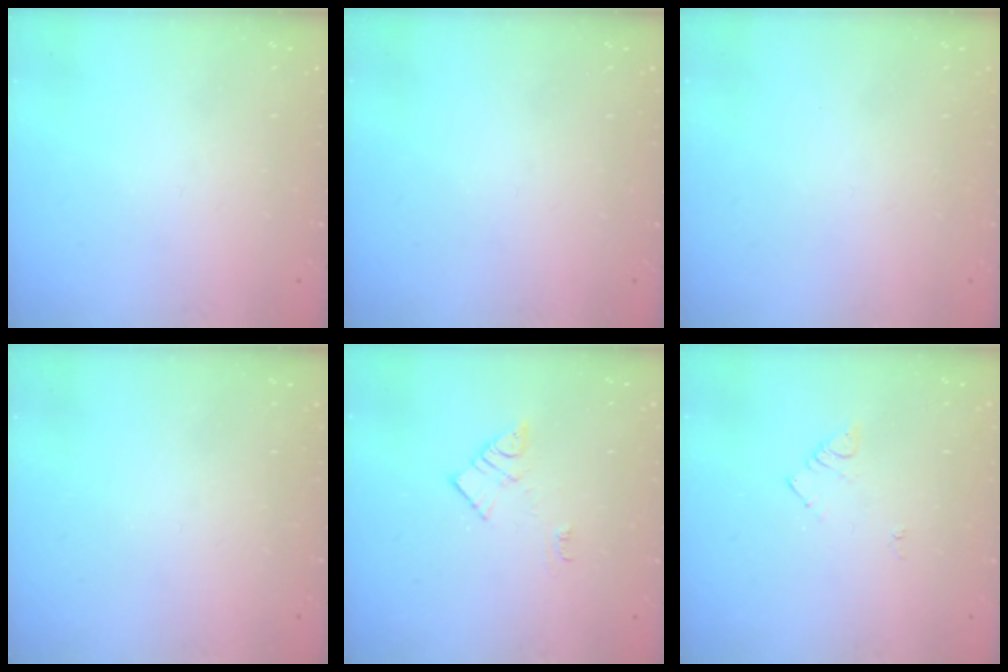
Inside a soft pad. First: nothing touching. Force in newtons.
{"total": 0.0}
{"total": 1.7, "press": 1.7, "slide": 0.1}
{"total": 0.0}
{"total": 8.5, "press": 8.5, "slide": 0.6}
{"total": 4.0, "press": 4.0, "slide": 0.5}